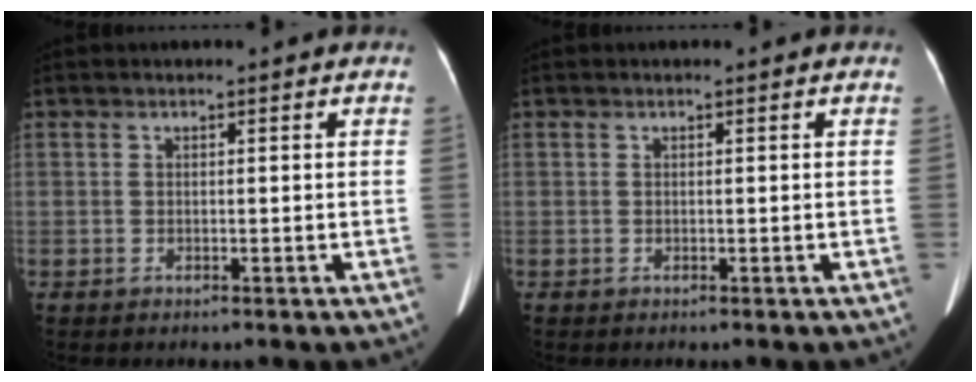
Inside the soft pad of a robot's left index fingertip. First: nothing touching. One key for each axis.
{"total": 0.0}